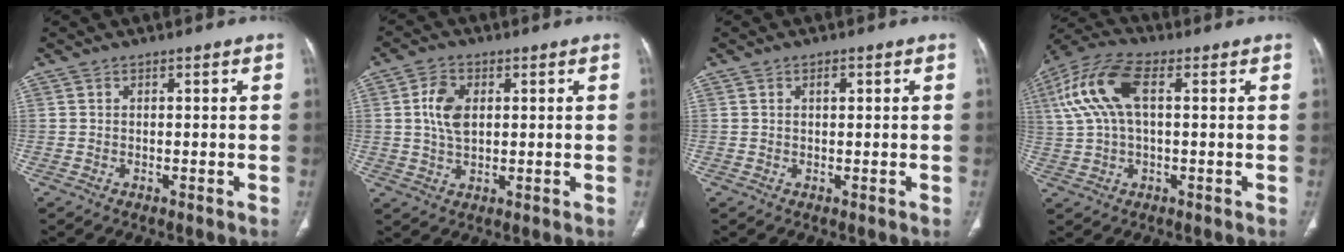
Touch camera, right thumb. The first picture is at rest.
{"total": 6.5, "force": [1.2, 4.0, 5.0], "torque": [-0.094, -0.002, 0.023]}
{"total": 1.1, "force": [0.4, 0.6, 0.9], "torque": [-0.009, 0.002, 0.006]}
{"total": 12.7, "force": [3.0, 6.1, 10.8], "torque": [-0.247, 0.032, 0.056]}